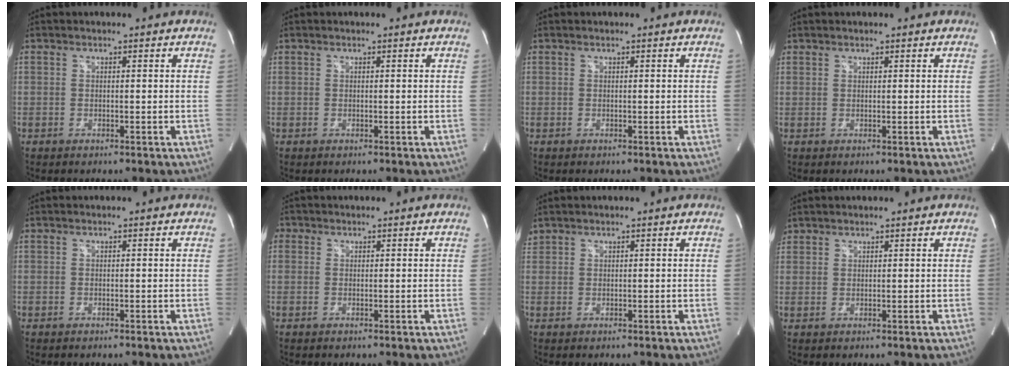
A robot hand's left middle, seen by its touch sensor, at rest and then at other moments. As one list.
[{"total": 0.0}, {"total": 0.0}, {"total": 0.6, "force": [0.6, 0.3, 0.0], "torque": [-0.006, 0.003, 0.010]}, {"total": 0.0}, {"total": 1.7, "force": [0.6, 1.5, 0.4], "torque": [0.002, 0.006, 0.009]}, {"total": 1.0, "force": [1.0, 0.4, 0.0], "torque": [-0.007, 0.013, 0.023]}, {"total": 1.7, "force": [1.5, 0.8, 0.0], "torque": [0.002, 0.011, 0.025]}]